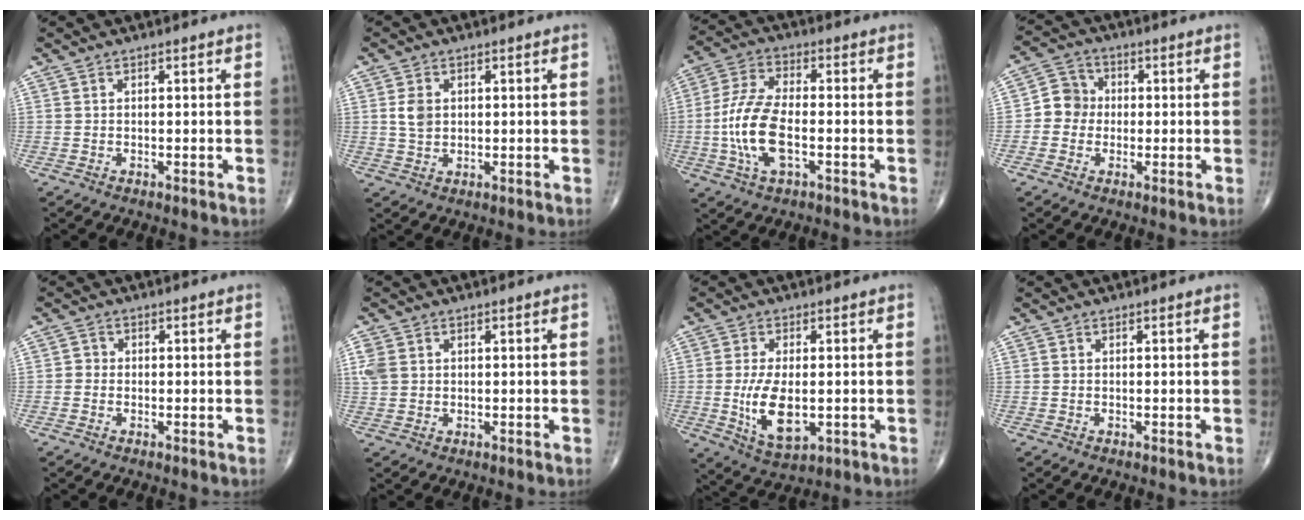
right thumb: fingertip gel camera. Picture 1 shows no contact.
{"total": 3.7, "force": [0.7, 2.7, 2.3], "torque": [-0.036, -0.002, 0.015]}
{"total": 12.0, "force": [-2.4, 5.3, 10.5], "torque": [-0.227, 0.016, -0.050]}
{"total": 5.9, "force": [-0.5, 5.5, 2.1], "torque": [-0.011, 0.017, -0.023]}
{"total": 1.5, "force": [-0.3, 1.4, 0.5], "torque": [0.002, 0.005, -0.010]}
{"total": 3.8, "force": [0.8, 3.0, 2.1], "torque": [-0.047, 0.006, 0.020]}
{"total": 9.9, "force": [-1.2, 4.9, 8.5], "torque": [-0.154, -0.016, -0.011]}
{"total": 0.0}